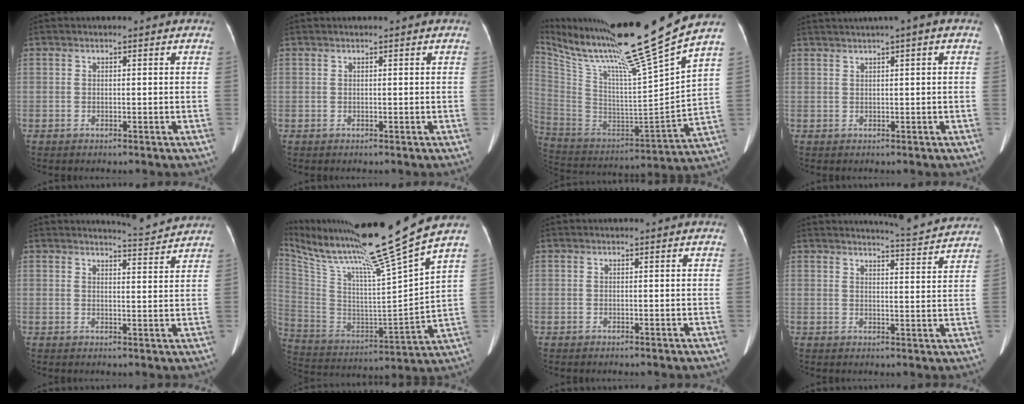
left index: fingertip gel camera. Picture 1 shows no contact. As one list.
[{"total": 0.0}, {"total": 26.6, "force": [20.9, -1.9, 16.4], "torque": [-0.299, -0.051, 0.354]}, {"total": 3.7, "force": [2.2, -0.4, 2.9], "torque": [-0.052, 0.023, 0.041]}, {"total": 4.5, "force": [4.4, -0.9, -0.2], "torque": [-0.011, -0.013, 0.059]}, {"total": 23.9, "force": [18.8, -2.0, 14.7], "torque": [-0.269, -0.041, 0.322]}, {"total": 0.0}, {"total": 7.8, "force": [7.7, -0.7, 1.1], "torque": [-0.032, -0.010, 0.093]}]